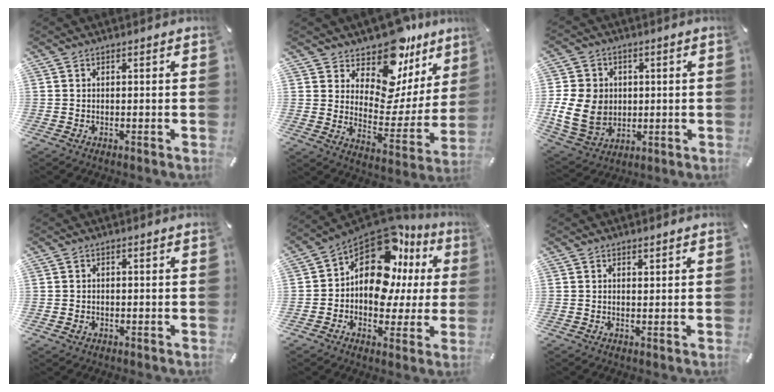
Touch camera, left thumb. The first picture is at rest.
{"total": 14.8, "force": [12.3, 6.6, 4.8], "torque": [-0.080, -0.126, 0.212]}
{"total": 12.8, "force": [-0.1, 11.0, 6.5], "torque": [-0.150, 0.006, 0.001]}
{"total": 1.3, "force": [-0.3, 1.1, 0.5], "torque": [-0.011, 0.003, -0.007]}
{"total": 16.4, "force": [6.3, 10.2, 11.1], "torque": [-0.188, -0.053, 0.108]}
{"total": 0.9, "force": [0.6, 0.5, 0.3], "torque": [-0.005, 0.000, 0.012]}